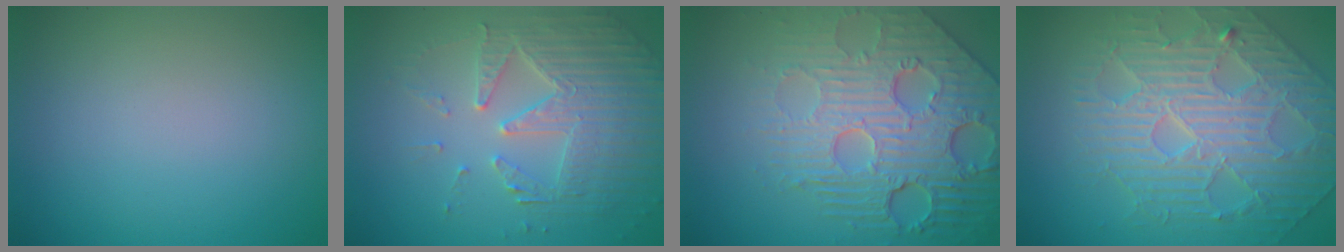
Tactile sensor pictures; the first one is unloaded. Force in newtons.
{"total": 4.9, "press": 4.4, "slide": 2.3}
{"total": 8.6, "press": 5.9, "slide": 6.2}
{"total": 5.9, "press": 5.2, "slide": 2.6}